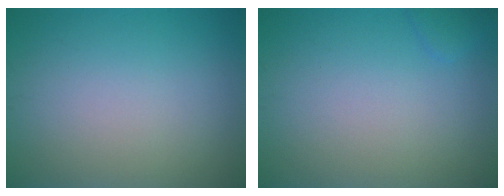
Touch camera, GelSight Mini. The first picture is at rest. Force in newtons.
{"total": 0.8, "press": 0.8, "slide": 0.1}